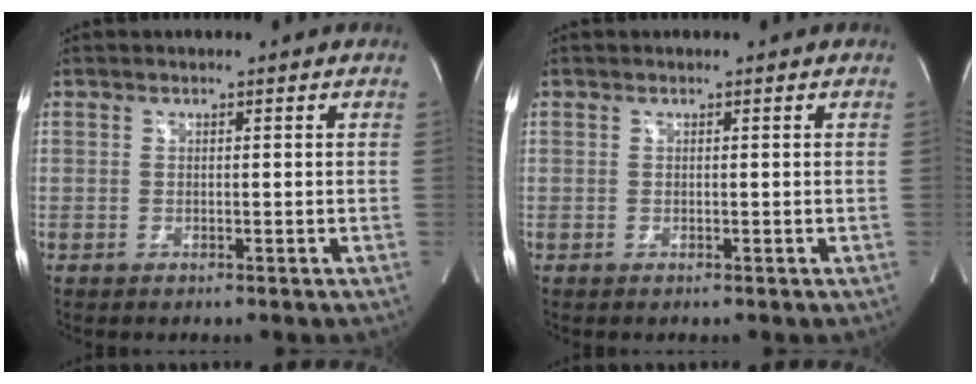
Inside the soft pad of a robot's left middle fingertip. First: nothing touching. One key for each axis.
{"total": 0.0}